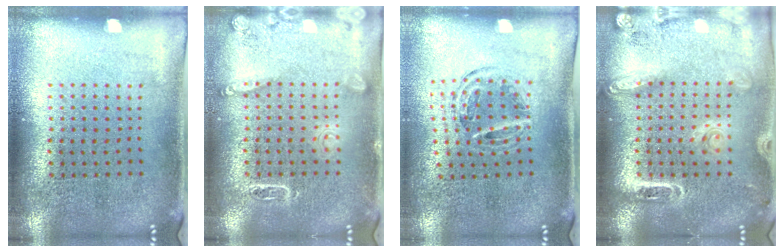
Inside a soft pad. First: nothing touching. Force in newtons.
{"total": 2.3, "press": 2.2, "slide": 0.3}
{"total": 1.1, "press": 1.0, "slide": 0.2}
{"total": 1.9, "press": 1.7, "slide": 0.9}